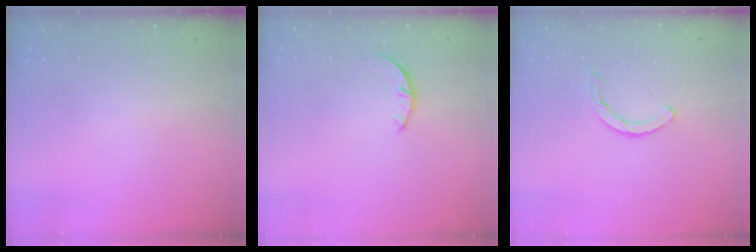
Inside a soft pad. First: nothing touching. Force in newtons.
{"total": 2.4, "press": 2.4, "slide": 0.3}
{"total": 3.6, "press": 3.5, "slide": 0.8}